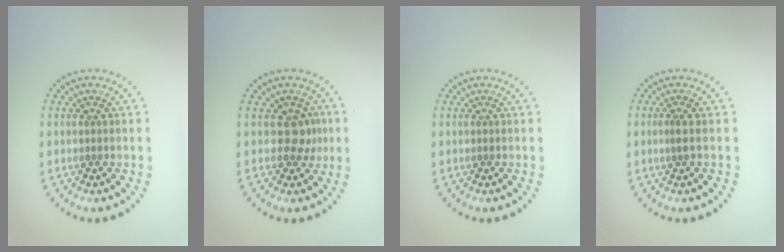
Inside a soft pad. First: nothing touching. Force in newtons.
{"total": 1.8, "press": 1.5, "slide": 1.0}
{"total": 0.0}
{"total": 0.8, "press": 0.5, "slide": 0.6}